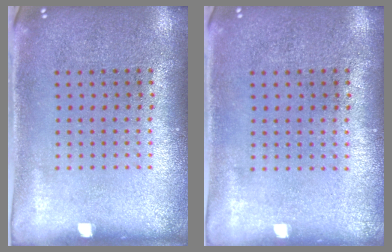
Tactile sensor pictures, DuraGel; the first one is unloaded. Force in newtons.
{"total": 0.0}